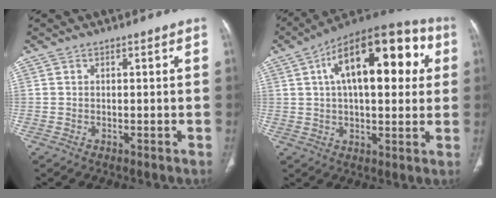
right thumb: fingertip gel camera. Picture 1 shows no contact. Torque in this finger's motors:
{"motor_torque": [0.61, 4.40, 1.57, -0.07, 0.19]}